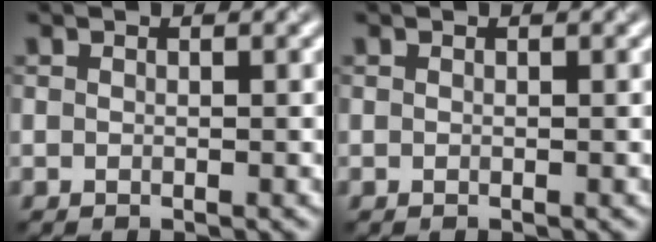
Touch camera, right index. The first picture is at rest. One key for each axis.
{"total": 0.0}